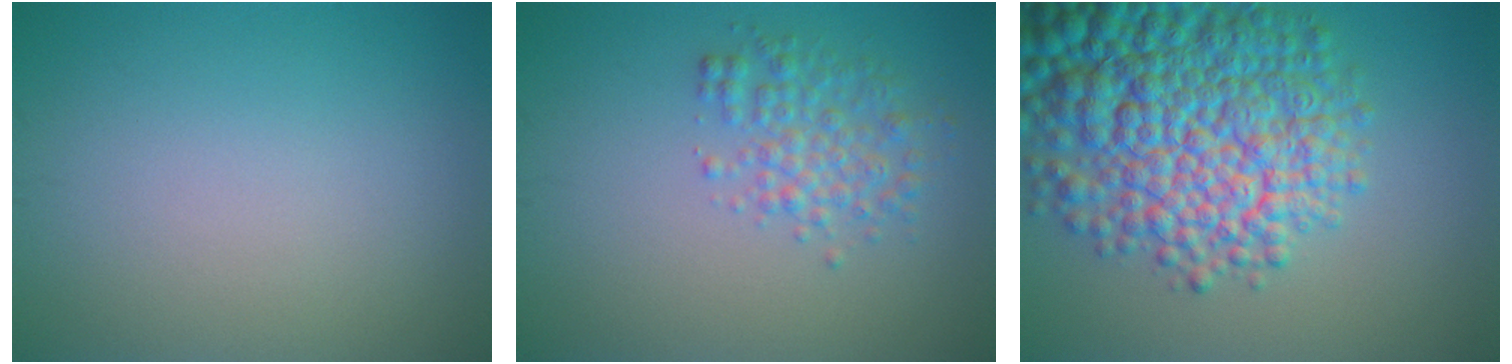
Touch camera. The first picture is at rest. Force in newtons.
{"total": 3.0, "press": 3.0, "slide": 0.1}
{"total": 12.2, "press": 12.2, "slide": 0.4}